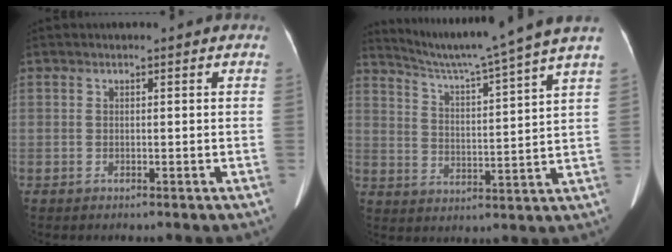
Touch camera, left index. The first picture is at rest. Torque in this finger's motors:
{"motor_torque": [0.12, -1.71, 0.02, 0.03]}